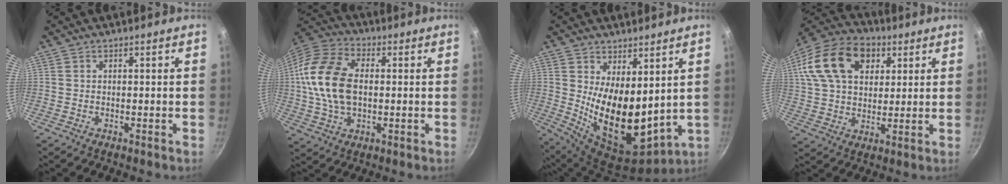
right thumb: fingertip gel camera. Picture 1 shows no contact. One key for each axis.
{"total": 16.6, "fx": 0.8, "fy": 10.6, "fz": 12.7, "tx": -0.236, "ty": 0.021, "tz": 0.001}
{"total": 15.5, "fx": 3.1, "fy": 8.0, "fz": 12.9, "tx": -0.185, "ty": -0.059, "tz": 0.074}
{"total": 19.7, "fx": 6.9, "fy": 13.4, "fz": 12.7, "tx": -0.215, "ty": 0.012, "tz": 0.110}